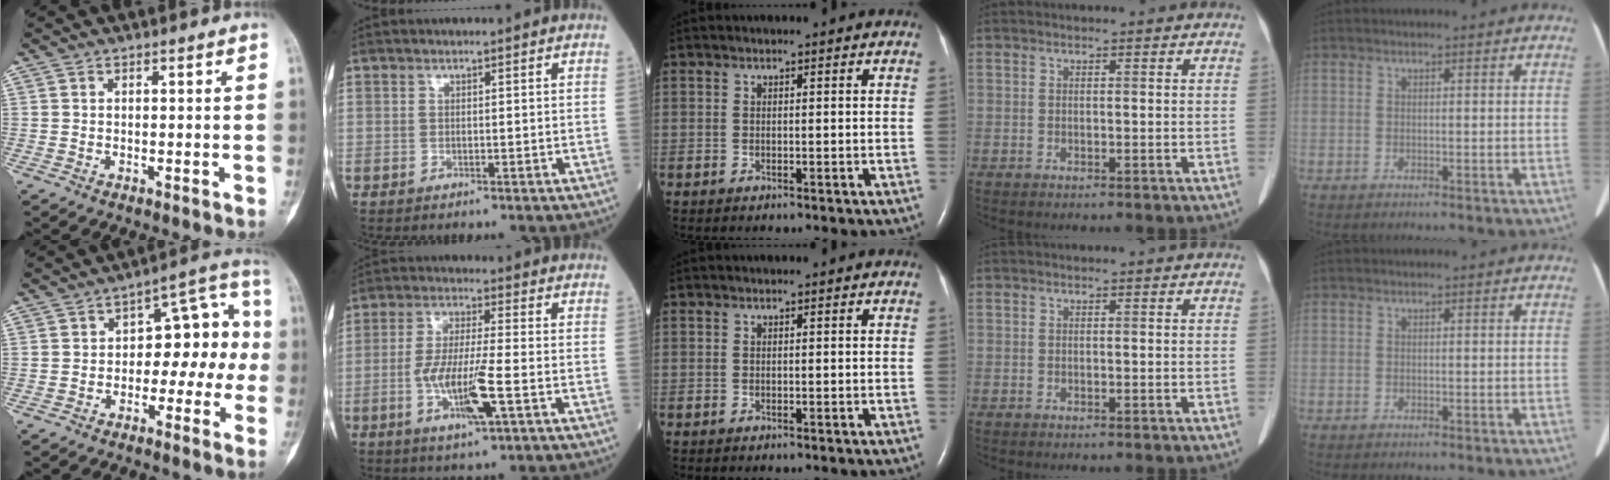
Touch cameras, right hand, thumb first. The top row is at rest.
{"thumb": {"total": 11.6, "force": [-1.3, 7.1, 9.1], "torque": [-0.076, 0.048, -0.027]}, "index": {"total": 9.4, "force": [-2.8, 0.8, 8.9], "torque": [-0.175, -0.008, -0.055]}}